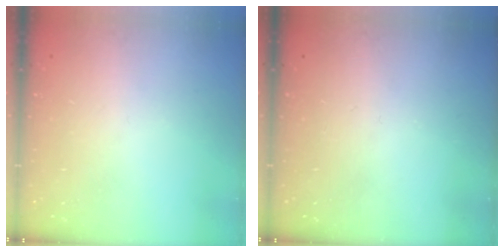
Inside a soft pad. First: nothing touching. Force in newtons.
{"total": 0.0}